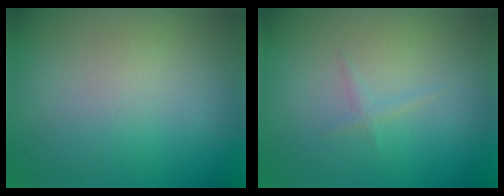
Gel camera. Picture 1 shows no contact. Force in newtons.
{"total": 0.7, "press": 0.7, "slide": 0.1}